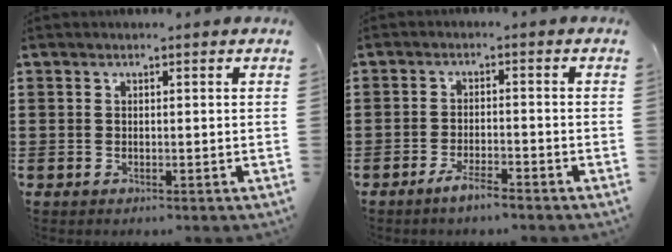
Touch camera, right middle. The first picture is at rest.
{"total": 3.2, "force": [-2.5, 0.4, 1.9], "torque": [-0.038, 0.005, -0.050]}